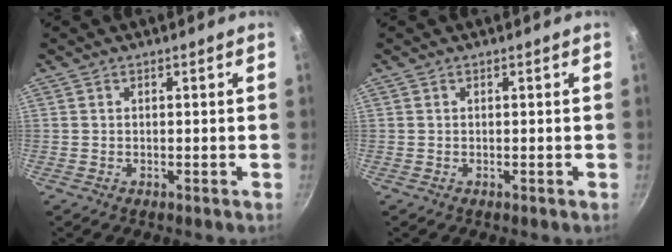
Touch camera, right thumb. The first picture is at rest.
{"total": 0.0}